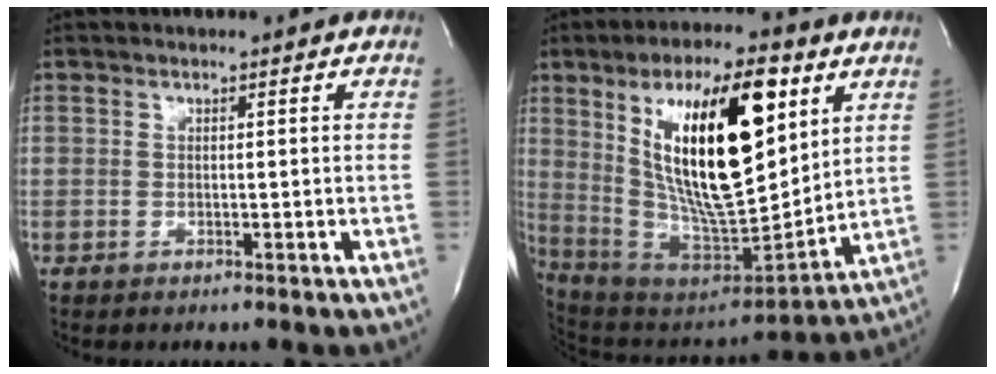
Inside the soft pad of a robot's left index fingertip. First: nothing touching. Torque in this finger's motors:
{"motor_torque": [1.48, -0.66, 1.05, 0.21]}